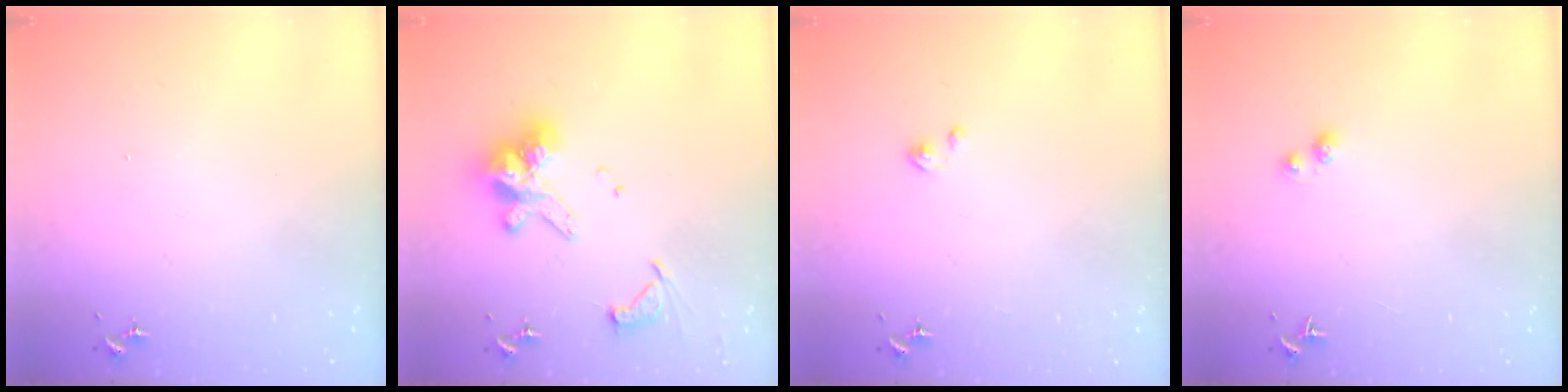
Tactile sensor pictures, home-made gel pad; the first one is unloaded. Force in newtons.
{"total": 14.8, "press": 14.7, "slide": 1.6}
{"total": 1.1, "press": 1.1, "slide": 0.2}
{"total": 3.1, "press": 3.1, "slide": 0.5}